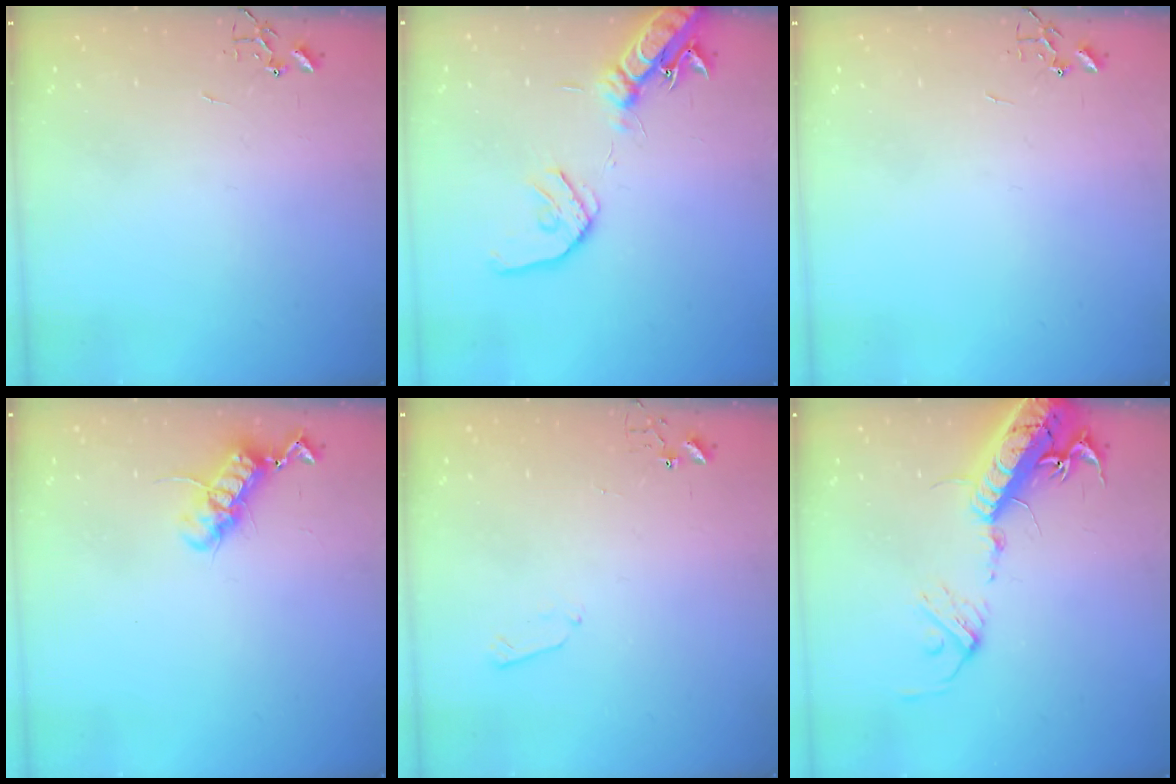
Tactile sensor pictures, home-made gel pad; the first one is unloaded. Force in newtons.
{"total": 16.5, "press": 16.2, "slide": 2.9}
{"total": 0.0}
{"total": 11.8, "press": 11.8, "slide": 1.2}
{"total": 3.7, "press": 3.6, "slide": 0.5}
{"total": 20.6, "press": 20.2, "slide": 4.3}